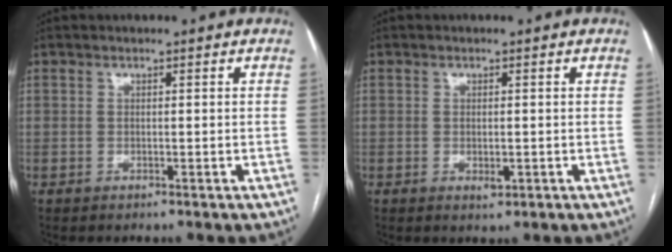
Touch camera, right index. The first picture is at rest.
{"total": 1.5, "force": [-0.4, 0.6, 1.3], "torque": [-0.023, -0.001, 0.001]}